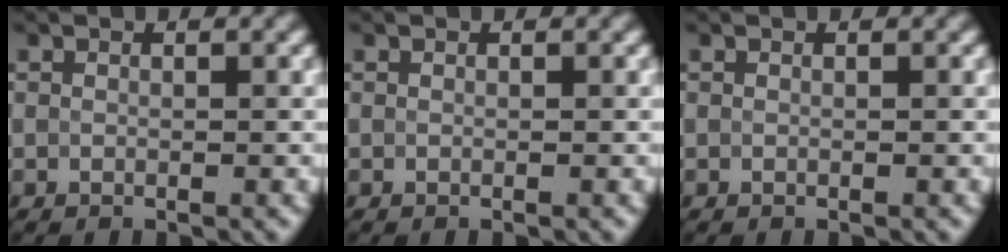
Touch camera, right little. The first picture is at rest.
{"total": 0.0}
{"total": 0.0}